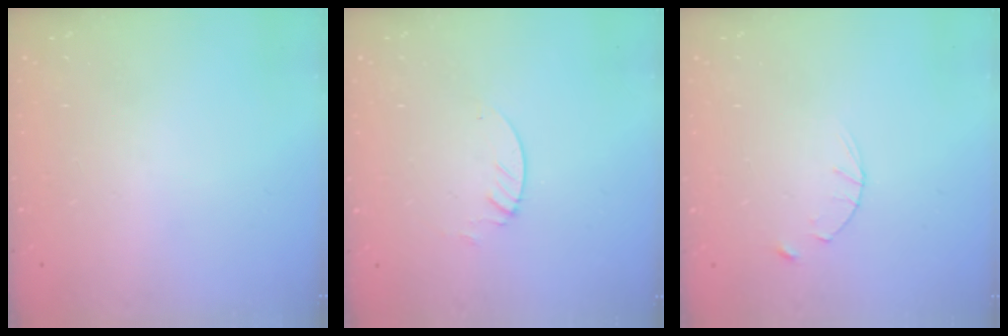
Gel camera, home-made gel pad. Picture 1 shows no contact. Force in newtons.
{"total": 1.3, "press": 1.3, "slide": 0.1}
{"total": 2.8, "press": 2.8, "slide": 0.4}